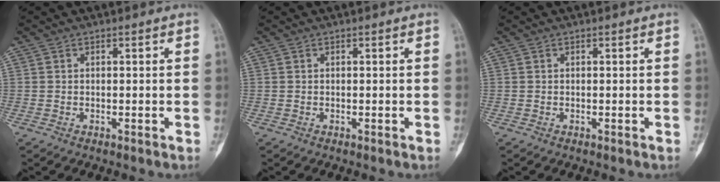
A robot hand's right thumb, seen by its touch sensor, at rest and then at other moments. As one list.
[{"total": 0.0}, {"total": 0.0}]